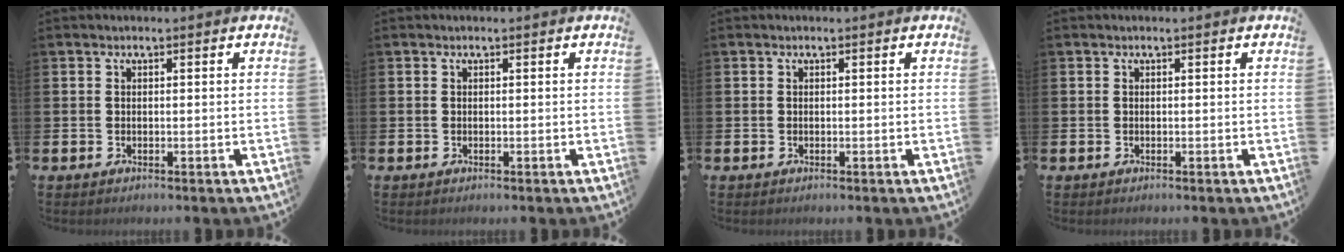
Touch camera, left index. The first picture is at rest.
{"total": 0.0}
{"total": 0.0}
{"total": 0.0}